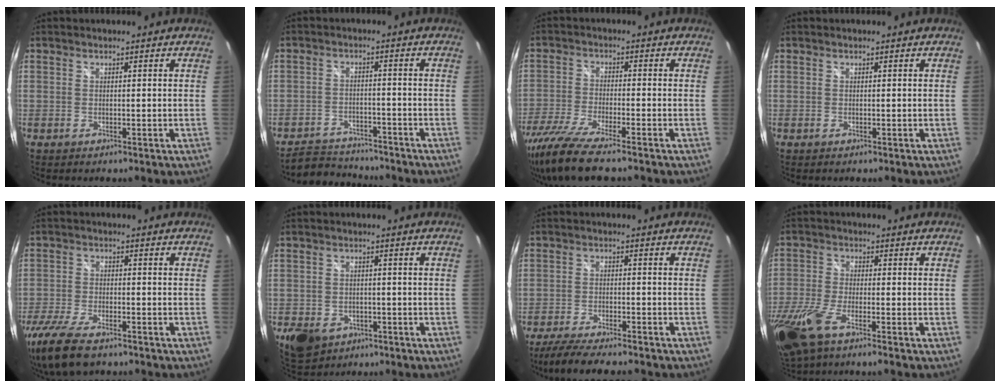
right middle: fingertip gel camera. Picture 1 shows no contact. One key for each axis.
{"total": 7.5, "fx": -7.1, "fy": 2.2, "fz": 1.0, "tx": -0.041, "ty": 0.011, "tz": -0.112}
{"total": 11.9, "fx": -9.5, "fy": 1.3, "fz": 7.1, "tx": -0.163, "ty": -0.043, "tz": -0.178}
{"total": 0.0}
{"total": 13.5, "fx": -10.2, "fy": 4.5, "fz": 7.6, "tx": -0.185, "ty": -0.046, "tz": -0.187}
{"total": 7.8, "fx": -3.8, "fy": 5.8, "fz": 3.6, "tx": -0.088, "ty": -0.010, "tz": -0.053}
{"total": 11.7, "fx": -10.1, "fy": 1.8, "fz": 5.7, "tx": -0.126, "ty": -0.028, "tz": -0.163}
{"total": 12.1, "fx": -7.5, "fy": 3.2, "fz": 8.9, "tx": -0.215, "ty": -0.043, "tz": -0.149}